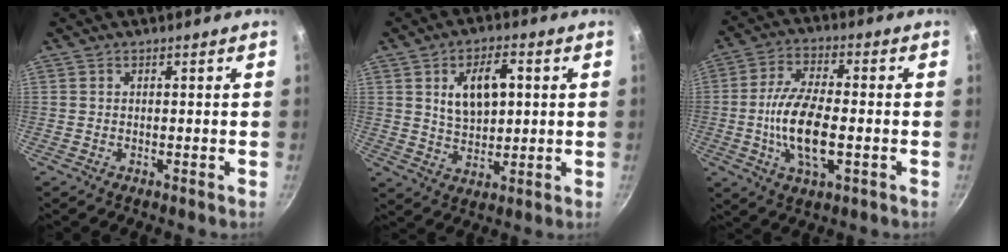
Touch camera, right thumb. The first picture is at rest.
{"total": 9.4, "force": [2.4, 5.3, 7.4], "torque": [-0.104, -0.005, 0.045]}
{"total": 13.2, "force": [-2.1, 5.7, 11.8], "torque": [-0.225, 0.008, -0.040]}